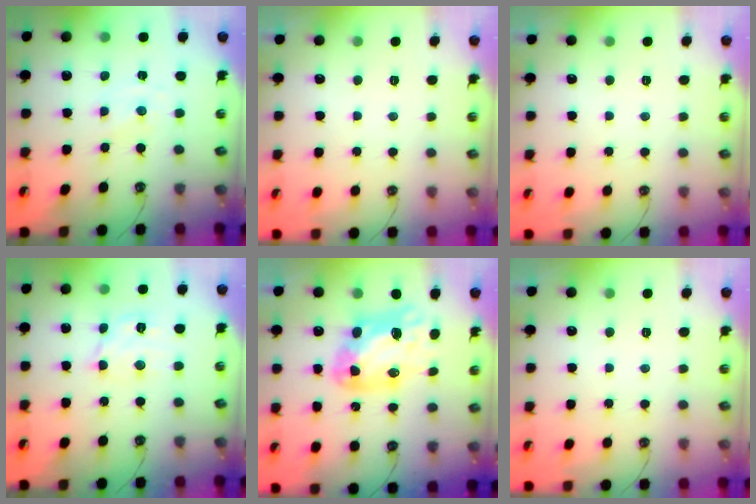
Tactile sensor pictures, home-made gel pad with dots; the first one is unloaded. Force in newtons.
{"total": 0.0}
{"total": 0.0}
{"total": 9.6, "press": 9.5, "slide": 0.9}
{"total": 12.7, "press": 12.7, "slide": 0.8}
{"total": 0.0}